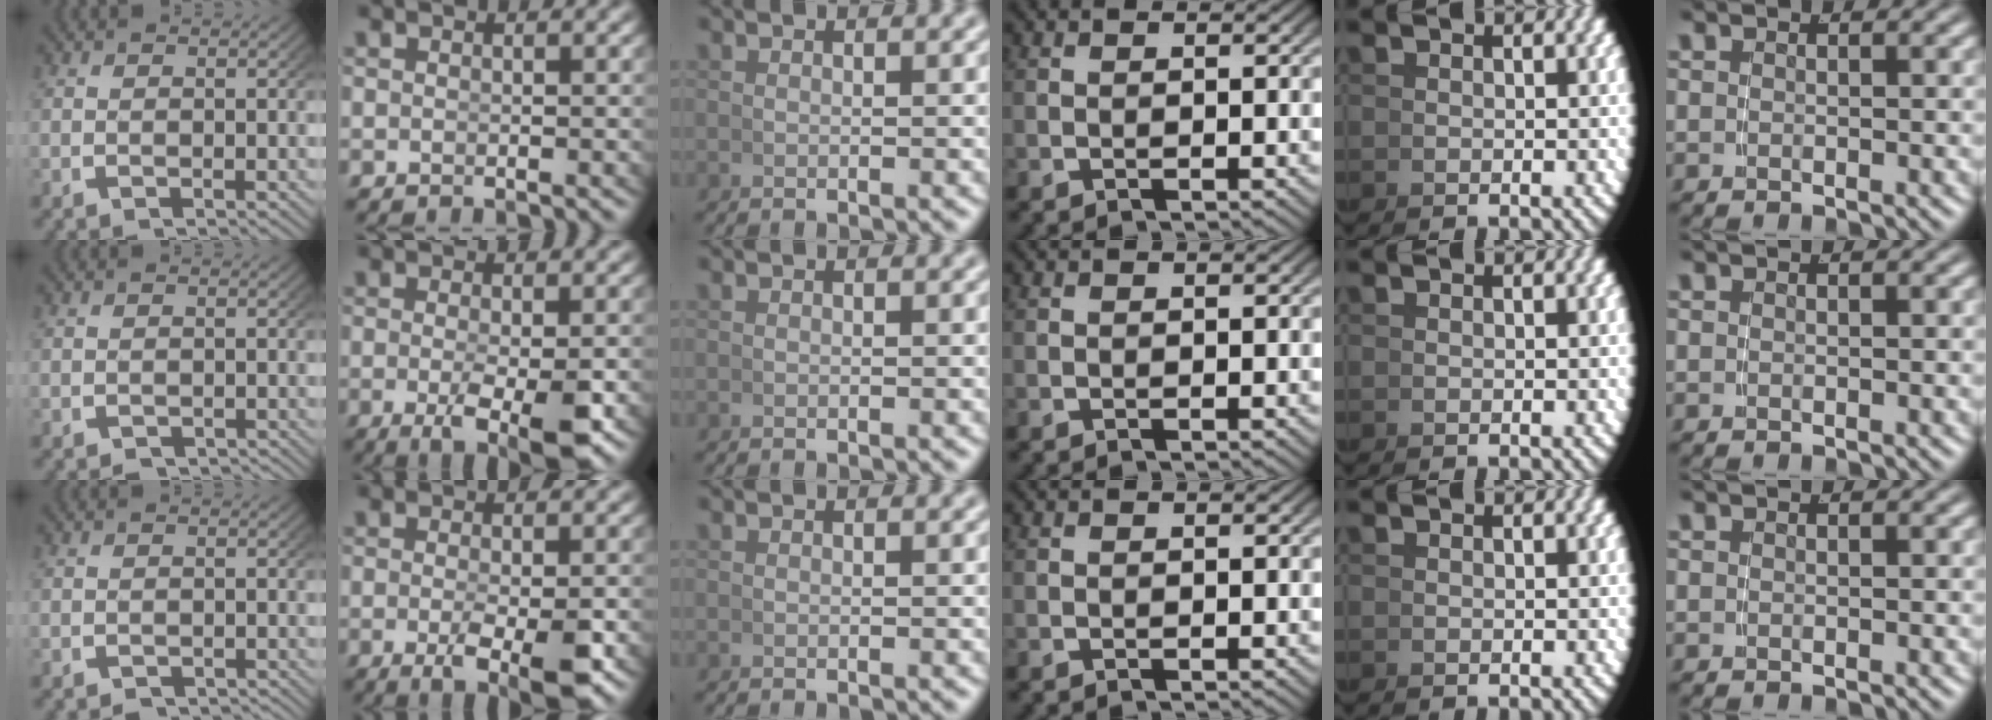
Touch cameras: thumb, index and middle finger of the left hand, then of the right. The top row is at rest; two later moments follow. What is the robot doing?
{"motion": "grasp_and_lifting", "object": "pen"}